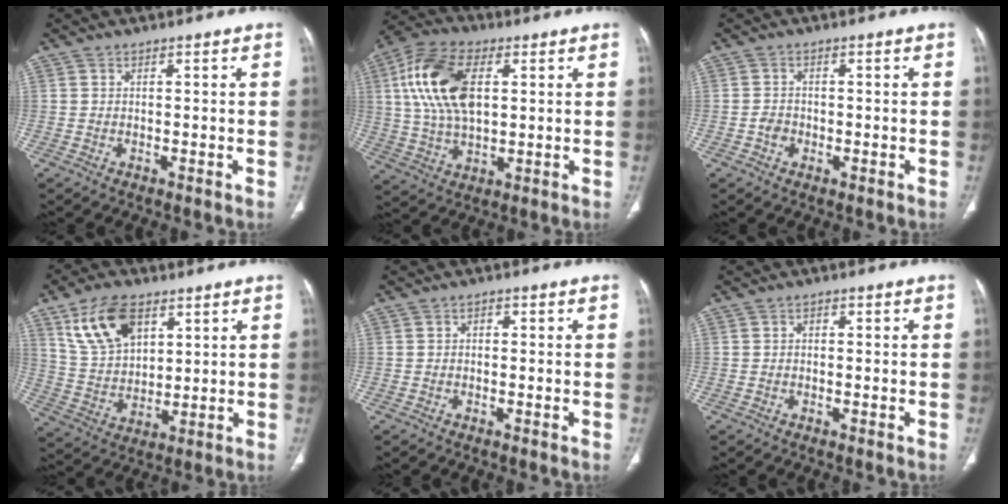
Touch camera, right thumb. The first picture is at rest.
{"total": 16.6, "force": [3.8, 9.2, 13.2], "torque": [-0.262, 0.009, 0.070]}
{"total": 2.2, "force": [-0.7, 1.8, 1.0], "torque": [-0.011, 0.007, -0.014]}
{"total": 13.3, "force": [6.8, 7.7, 8.4], "torque": [-0.139, -0.021, 0.141]}
{"total": 1.2, "force": [0.0, 0.8, 0.8], "torque": [-0.005, 0.004, -0.005]}
{"total": 1.0, "force": [0.0, 0.7, 0.7], "torque": [-0.004, 0.003, -0.004]}